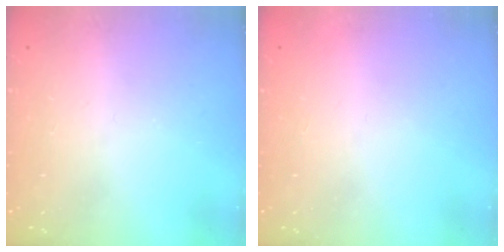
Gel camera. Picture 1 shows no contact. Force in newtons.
{"total": 1.5, "press": 1.5, "slide": 0.1}